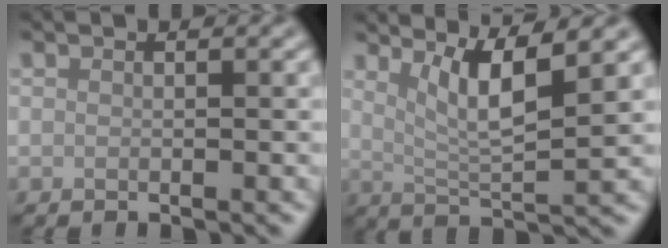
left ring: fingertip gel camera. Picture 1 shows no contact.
{"total": 5.3, "force": [2.7, 1.0, 4.4], "torque": [-0.075, -0.005, 0.053]}